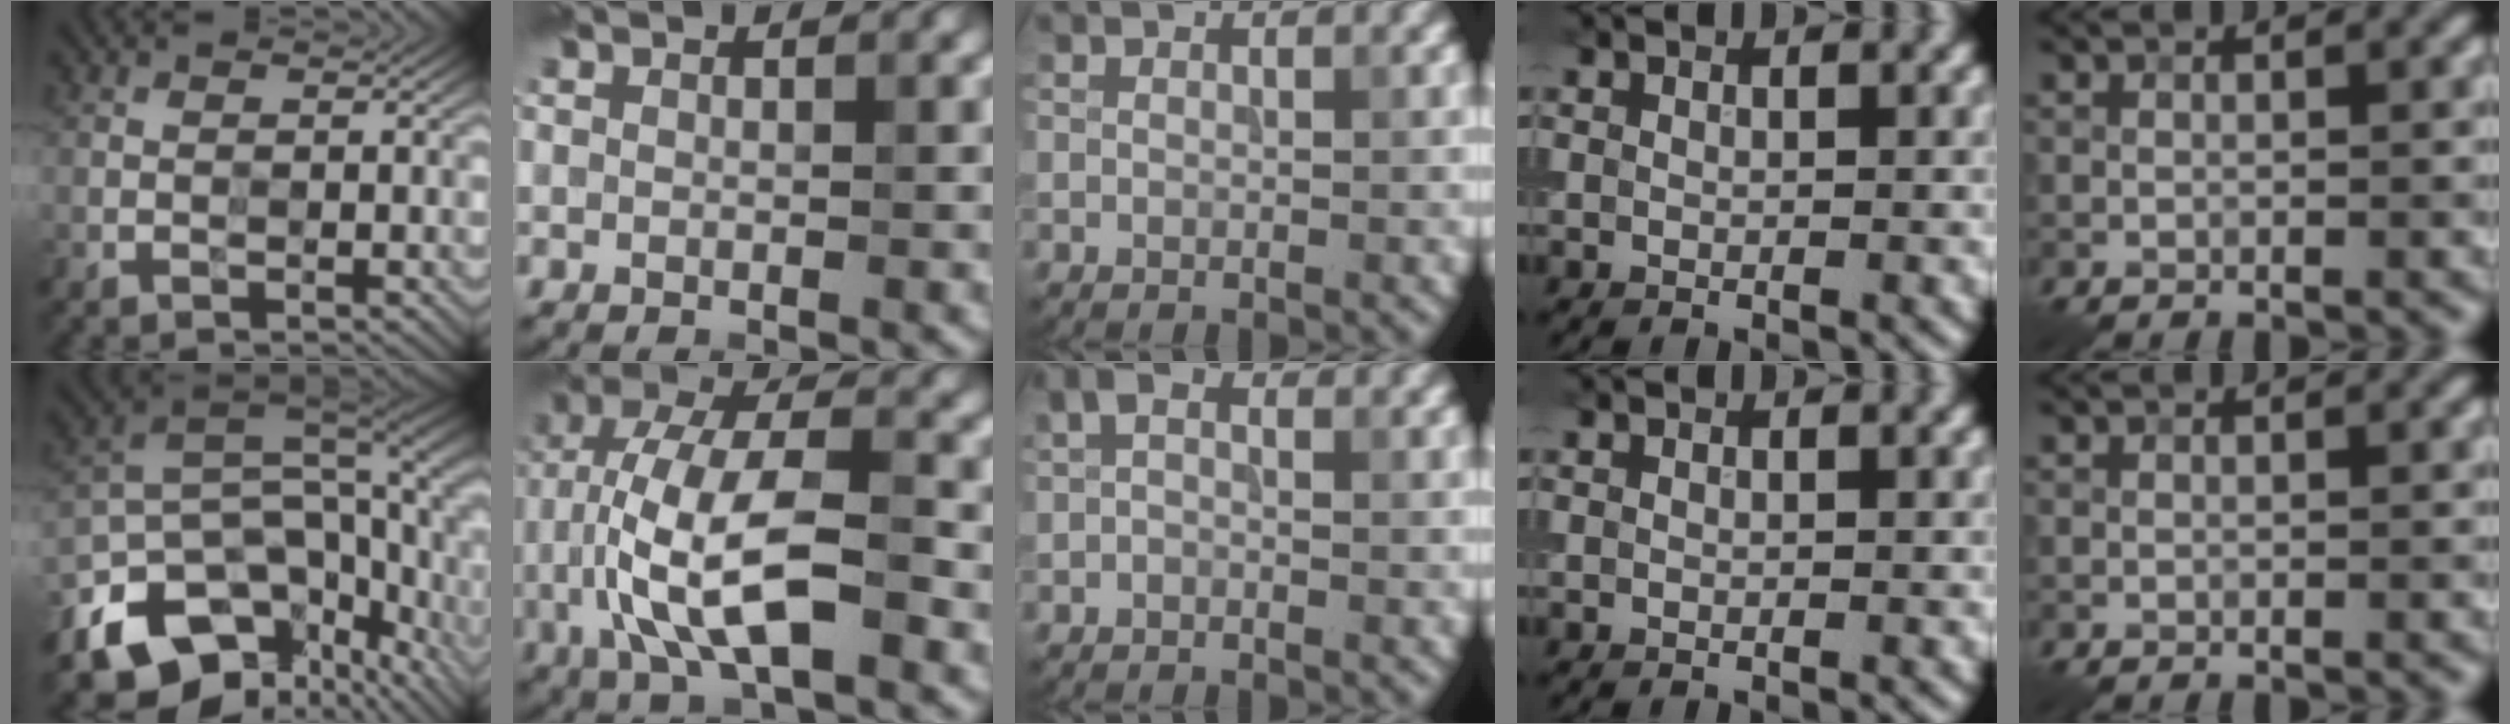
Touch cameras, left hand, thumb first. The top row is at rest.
{"thumb": {"total": 18.2, "force": [-7.3, 10.8, 12.6], "torque": [-0.266, -0.038, -0.102]}, "index": {"total": 10.5, "force": [-2.7, 4.0, 9.4], "torque": [-0.182, 0.016, -0.054]}, "middle": {"total": 1.5, "force": [-0.2, 0.9, 1.1], "torque": [-0.024, 0.005, -0.011]}}